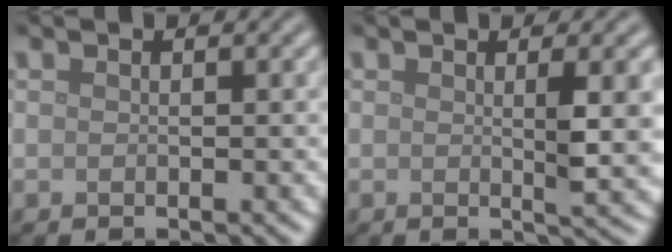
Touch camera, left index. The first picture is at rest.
{"total": 3.7, "force": [0.3, 0.6, 3.7], "torque": [-0.053, -0.004, 0.005]}